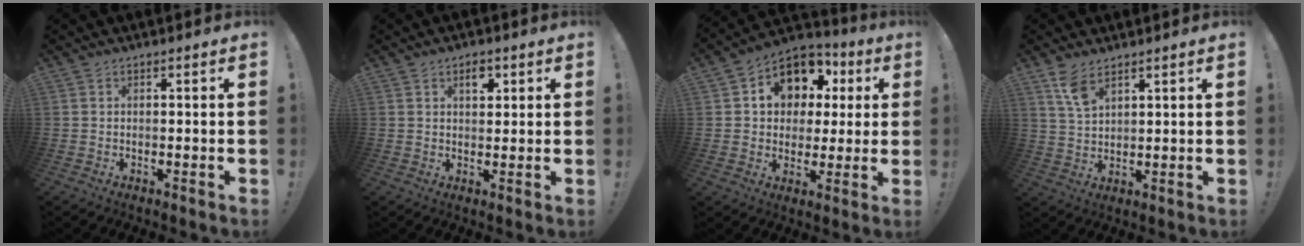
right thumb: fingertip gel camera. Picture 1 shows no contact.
{"total": 4.2, "force": [1.9, 2.7, 2.6], "torque": [-0.026, -0.004, 0.028]}
{"total": 12.7, "force": [4.5, 10.3, 5.9], "torque": [-0.091, -0.024, 0.089]}
{"total": 6.4, "force": [4.4, 2.7, 3.9], "torque": [-0.064, -0.025, 0.080]}